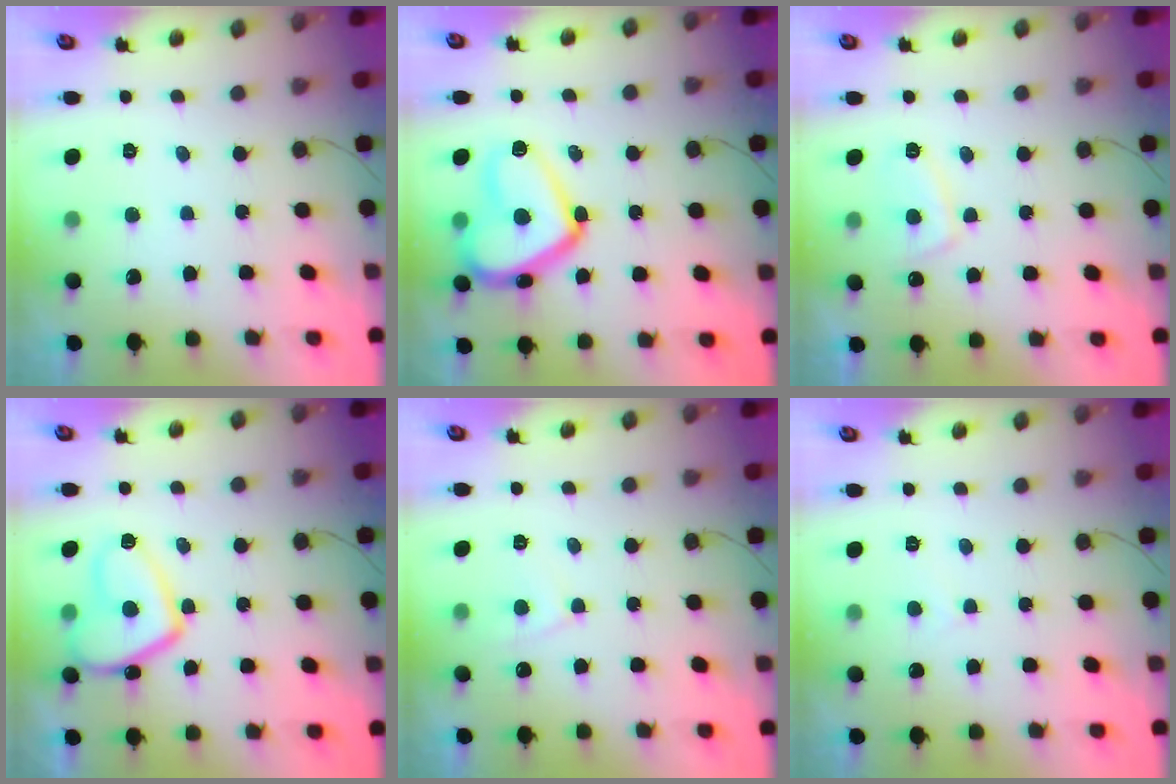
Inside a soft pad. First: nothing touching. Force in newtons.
{"total": 18.3, "press": 18.2, "slide": 1.5}
{"total": 5.7, "press": 5.6, "slide": 1.0}
{"total": 12.0, "press": 11.8, "slide": 1.6}
{"total": 4.4, "press": 4.4, "slide": 0.5}
{"total": 2.2, "press": 2.2, "slide": 0.3}